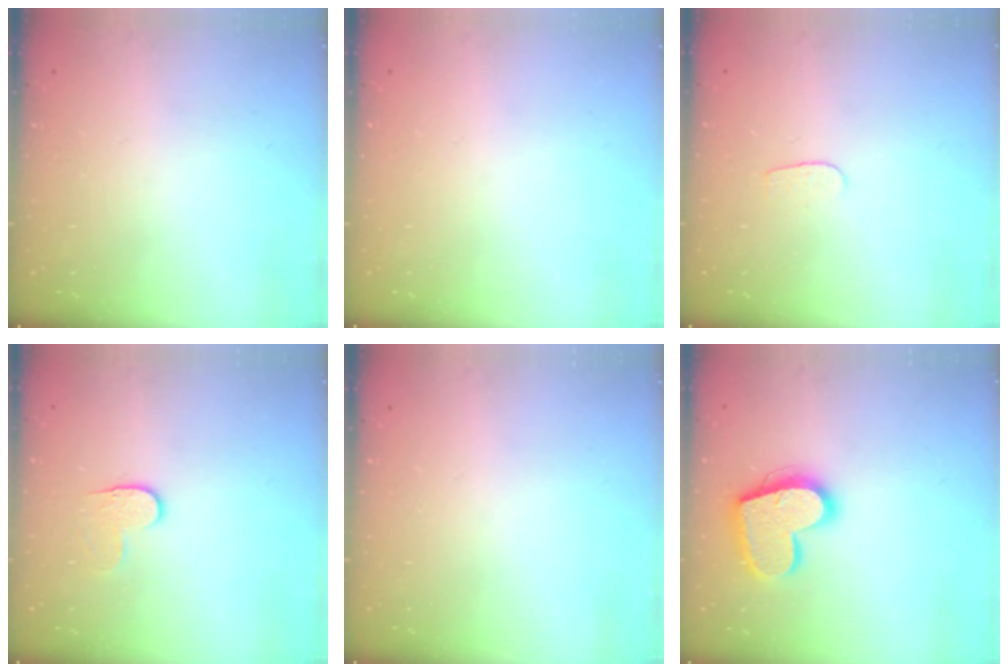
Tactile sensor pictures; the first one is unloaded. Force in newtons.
{"total": 0.0}
{"total": 3.1, "press": 3.1, "slide": 0.2}
{"total": 3.3, "press": 3.3, "slide": 0.4}
{"total": 0.0}
{"total": 17.9, "press": 17.9, "slide": 1.3}